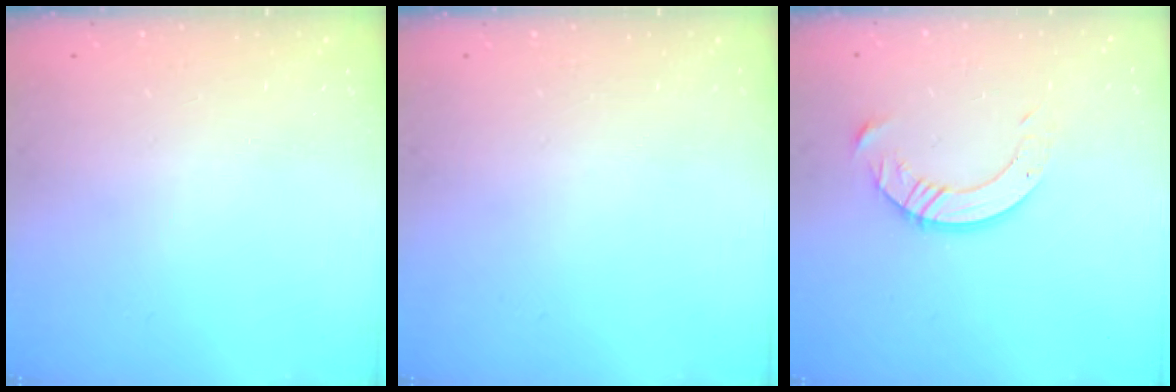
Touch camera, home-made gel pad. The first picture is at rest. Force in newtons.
{"total": 0.0}
{"total": 9.2, "press": 9.2, "slide": 0.7}